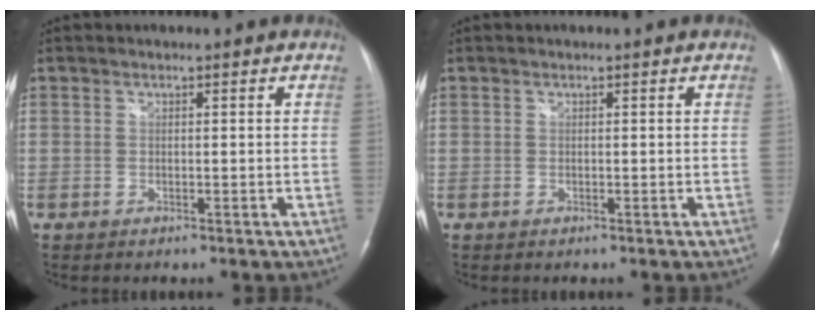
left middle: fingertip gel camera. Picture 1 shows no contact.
{"total": 0.0}